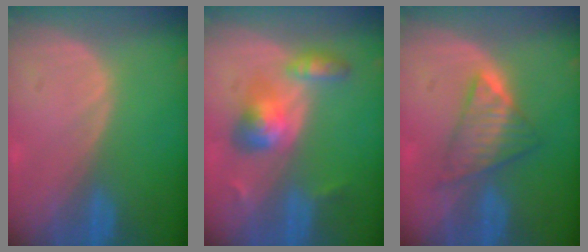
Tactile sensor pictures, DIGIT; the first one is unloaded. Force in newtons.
{"total": 5.8, "press": 5.8, "slide": 0.2}
{"total": 6.0, "press": 5.9, "slide": 0.6}